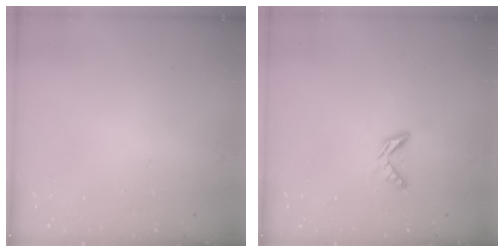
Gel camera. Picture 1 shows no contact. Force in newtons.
{"total": 4.6, "press": 4.6, "slide": 0.4}